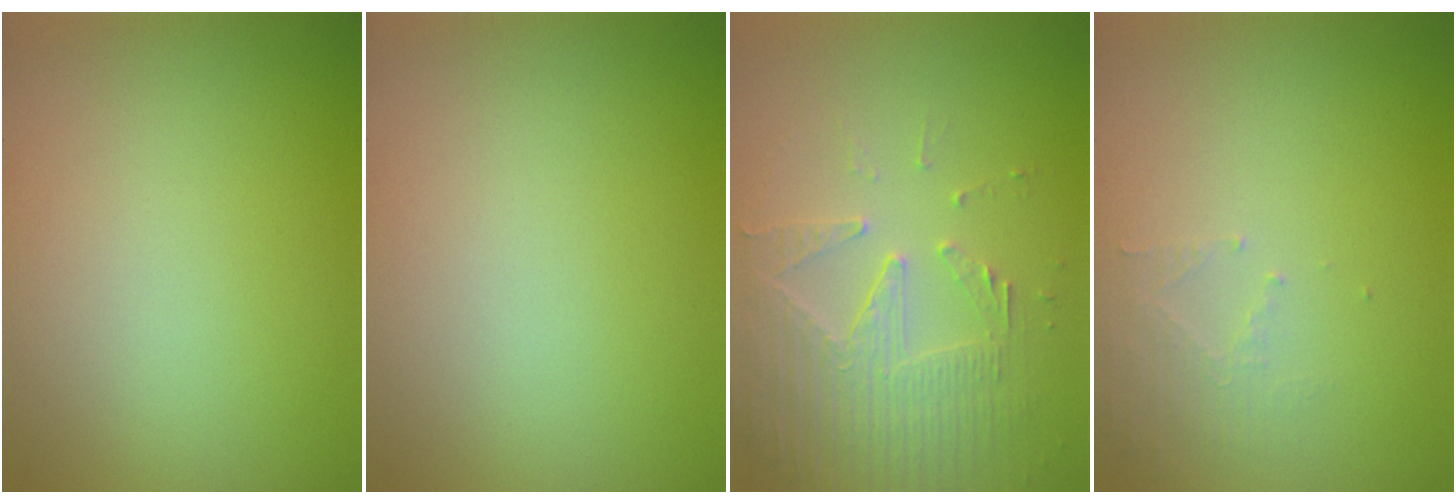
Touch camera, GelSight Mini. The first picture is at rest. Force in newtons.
{"total": 0.0}
{"total": 3.9, "press": 3.6, "slide": 1.6}
{"total": 1.7, "press": 1.7, "slide": 0.3}